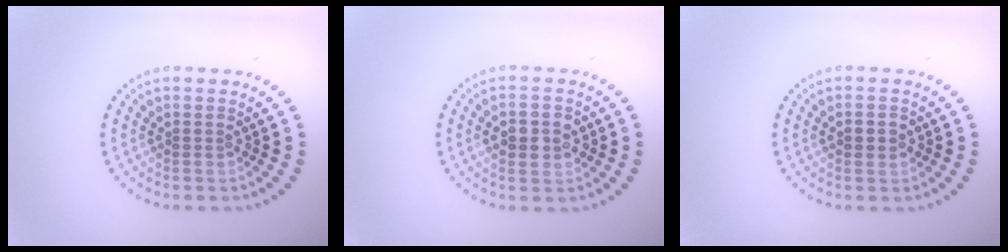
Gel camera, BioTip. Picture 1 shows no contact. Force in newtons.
{"total": 3.7, "press": 3.7, "slide": 0.4}
{"total": 2.2, "press": 2.2, "slide": 0.1}